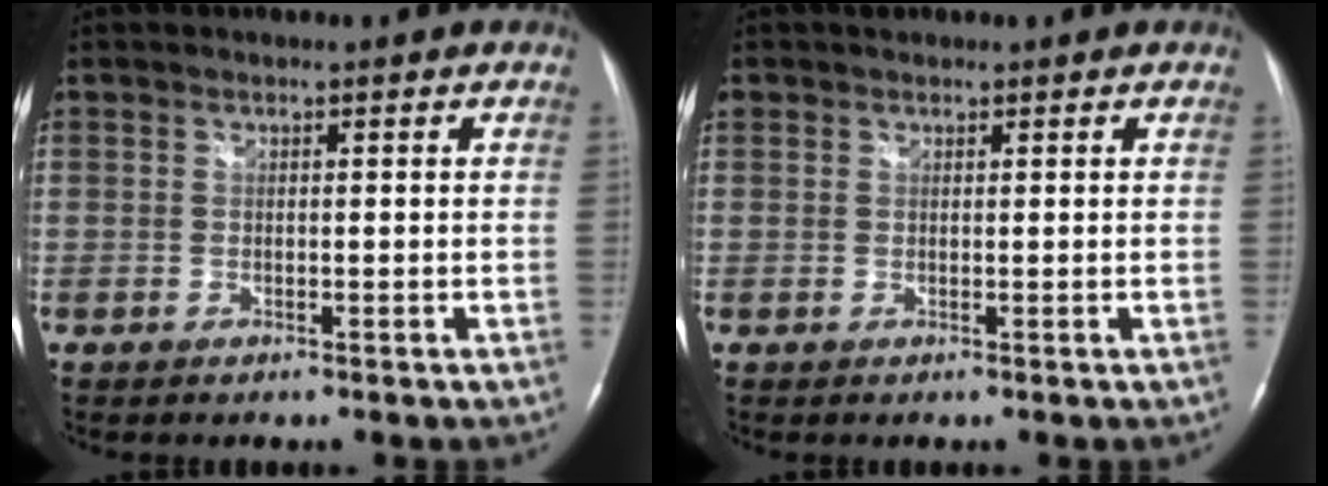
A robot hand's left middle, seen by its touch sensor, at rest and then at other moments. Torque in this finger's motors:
{"motor_torque": [0.17, -0.14, -0.02, 0.01]}